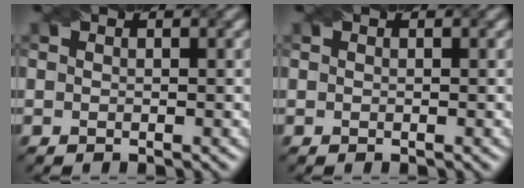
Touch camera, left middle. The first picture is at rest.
{"total": 0.0}